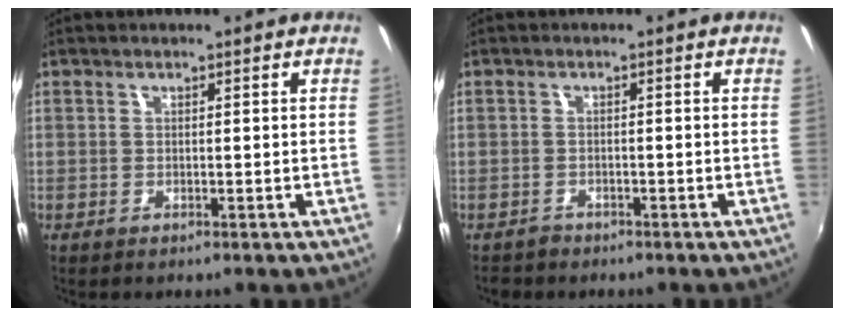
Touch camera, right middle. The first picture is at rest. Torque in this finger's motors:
{"motor_torque": [0.07, -0.19, 0.04, 0.01]}